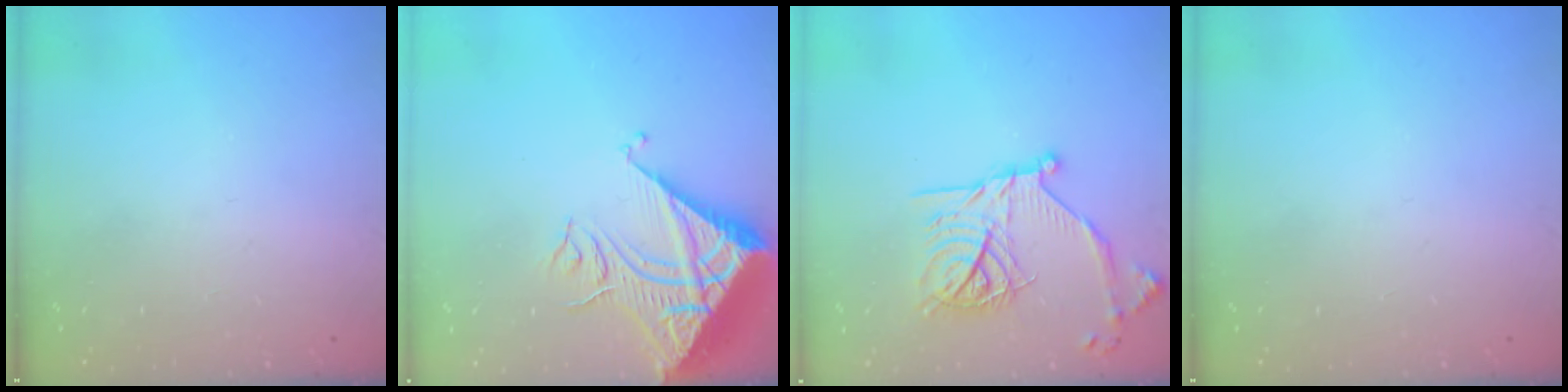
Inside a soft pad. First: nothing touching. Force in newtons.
{"total": 11.1, "press": 11.1, "slide": 1.0}
{"total": 19.4, "press": 19.3, "slide": 1.5}
{"total": 0.0}